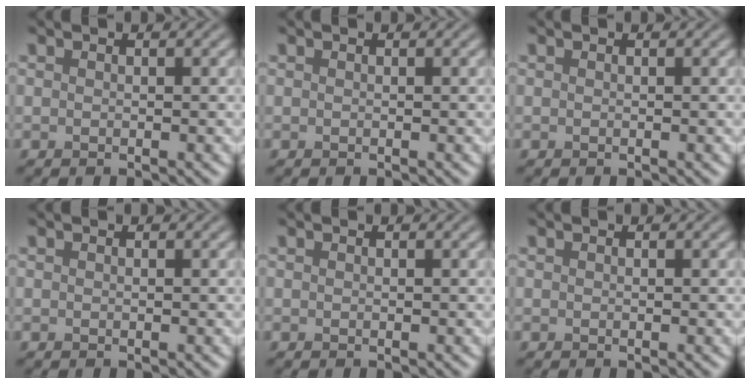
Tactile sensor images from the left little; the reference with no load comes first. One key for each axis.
{"total": 0.0}
{"total": 0.0}
{"total": 0.0}
{"total": 0.0}
{"total": 0.0}